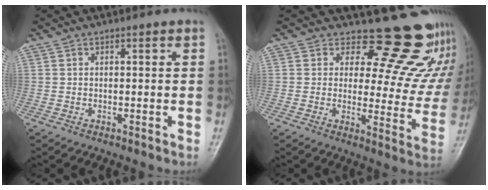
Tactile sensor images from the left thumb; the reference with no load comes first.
{"total": 17.1, "force": [15.6, 6.1, 3.8], "torque": [0.017, -0.140, 0.168]}